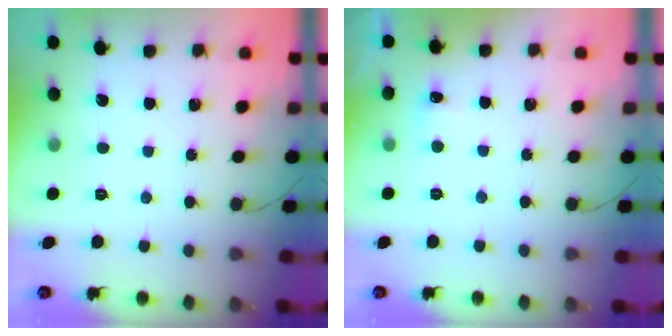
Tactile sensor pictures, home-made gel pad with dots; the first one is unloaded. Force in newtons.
{"total": 3.7, "press": 3.5, "slide": 0.9}